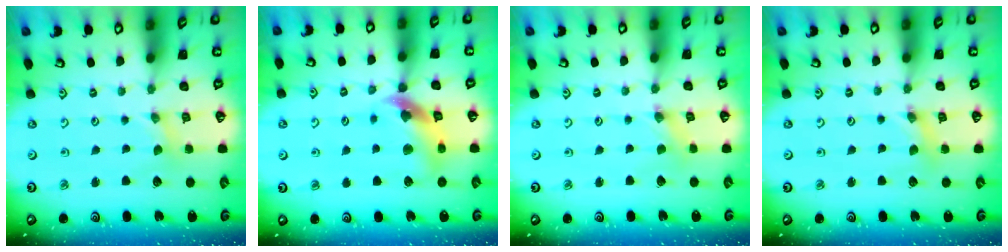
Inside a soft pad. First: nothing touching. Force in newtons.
{"total": 11.0, "press": 10.9, "slide": 1.5}
{"total": 1.3, "press": 1.3, "slide": 0.2}
{"total": 1.7, "press": 1.7, "slide": 0.2}